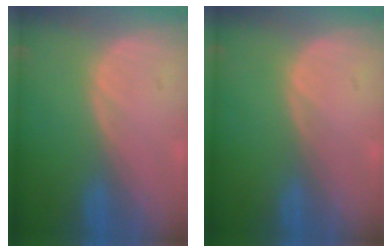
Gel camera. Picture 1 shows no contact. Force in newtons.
{"total": 0.0}